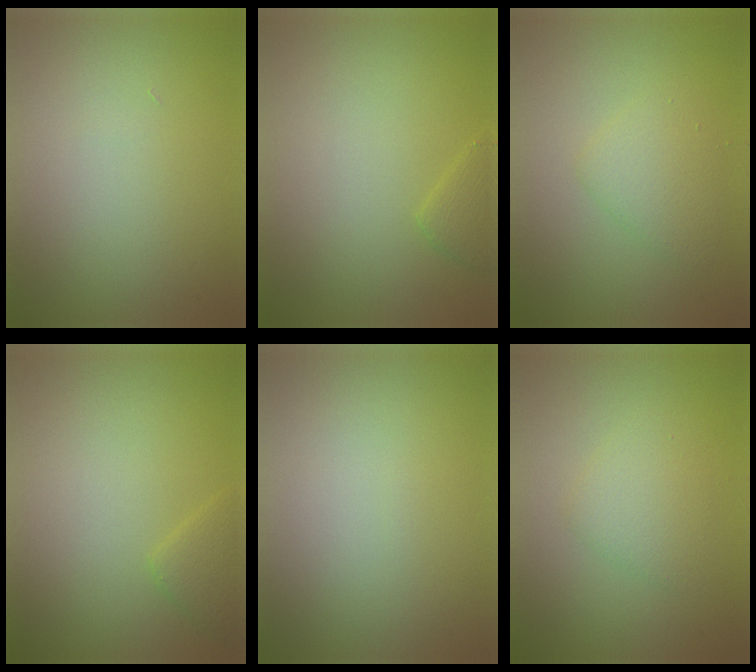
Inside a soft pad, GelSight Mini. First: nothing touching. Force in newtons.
{"total": 1.5, "press": 1.5, "slide": 0.1}
{"total": 2.6, "press": 2.6, "slide": 0.1}
{"total": 1.8, "press": 1.8, "slide": 0.2}
{"total": 0.0}
{"total": 2.4, "press": 2.4, "slide": 0.1}